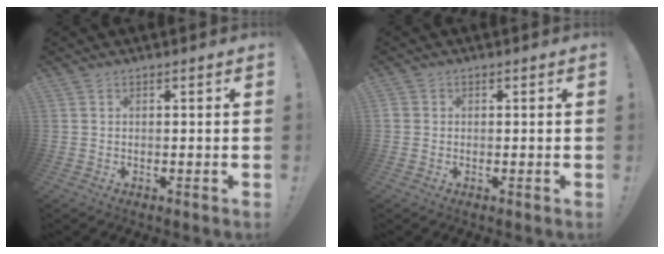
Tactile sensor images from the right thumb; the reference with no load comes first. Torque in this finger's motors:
{"motor_torque": [-0.02, 0.09, 0.25, -0.36, 0.00]}